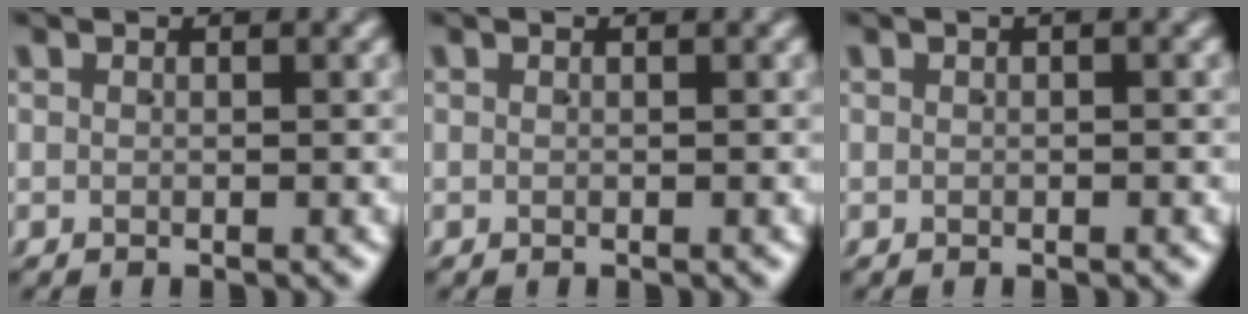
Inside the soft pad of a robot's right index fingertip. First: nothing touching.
{"total": 0.0}
{"total": 0.0}